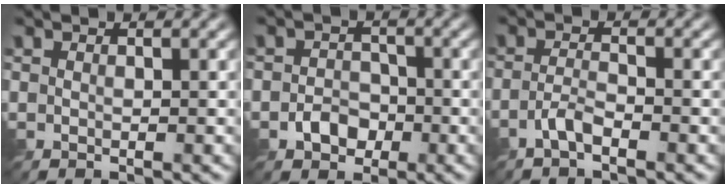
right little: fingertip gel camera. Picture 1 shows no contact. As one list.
[{"total": 2.5, "force": [-1.3, 1.9, 0.9], "torque": [-0.009, 0.000, -0.029]}, {"total": 1.9, "force": [-1.4, 0.3, 1.2], "torque": [-0.029, 0.005, -0.035]}]